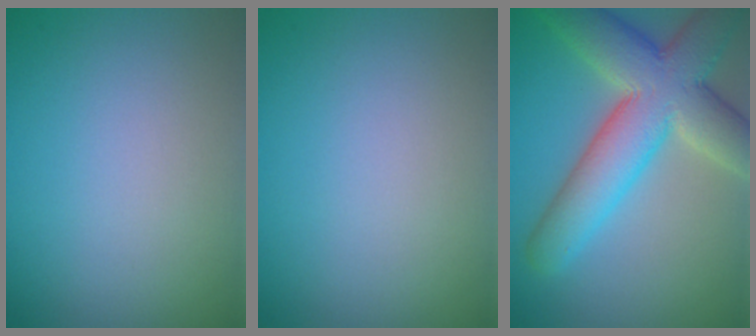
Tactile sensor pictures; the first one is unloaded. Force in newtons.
{"total": 0.0}
{"total": 10.0, "press": 10.0, "slide": 1.0}